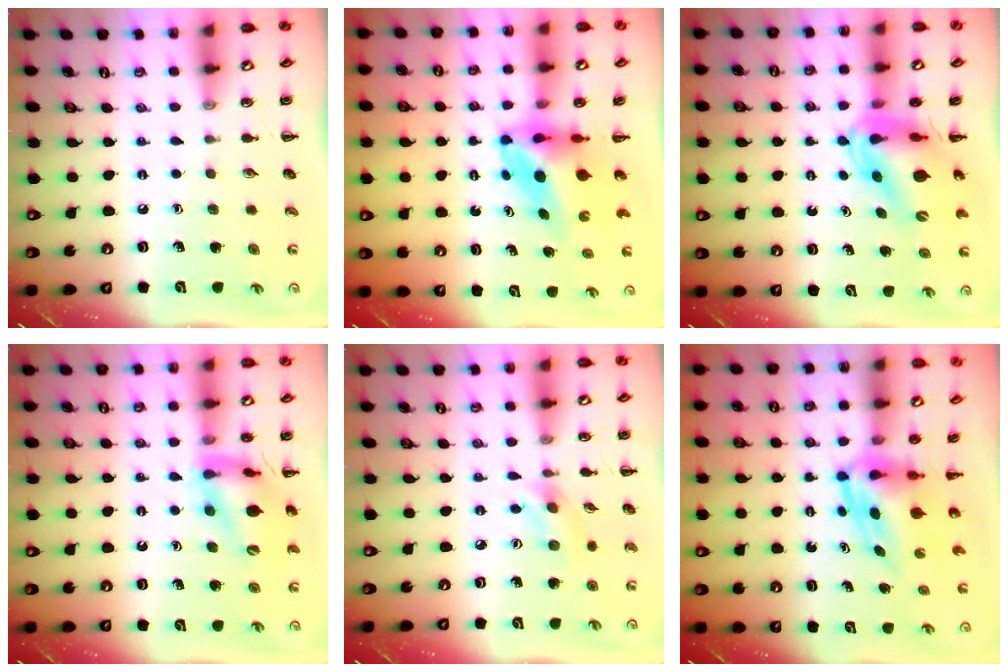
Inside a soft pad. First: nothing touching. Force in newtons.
{"total": 6.0, "press": 5.7, "slide": 1.8}
{"total": 8.0, "press": 7.6, "slide": 2.6}
{"total": 15.5, "press": 15.4, "slide": 2.0}
{"total": 2.6, "press": 2.6, "slide": 0.6}
{"total": 5.0, "press": 4.9, "slide": 0.9}